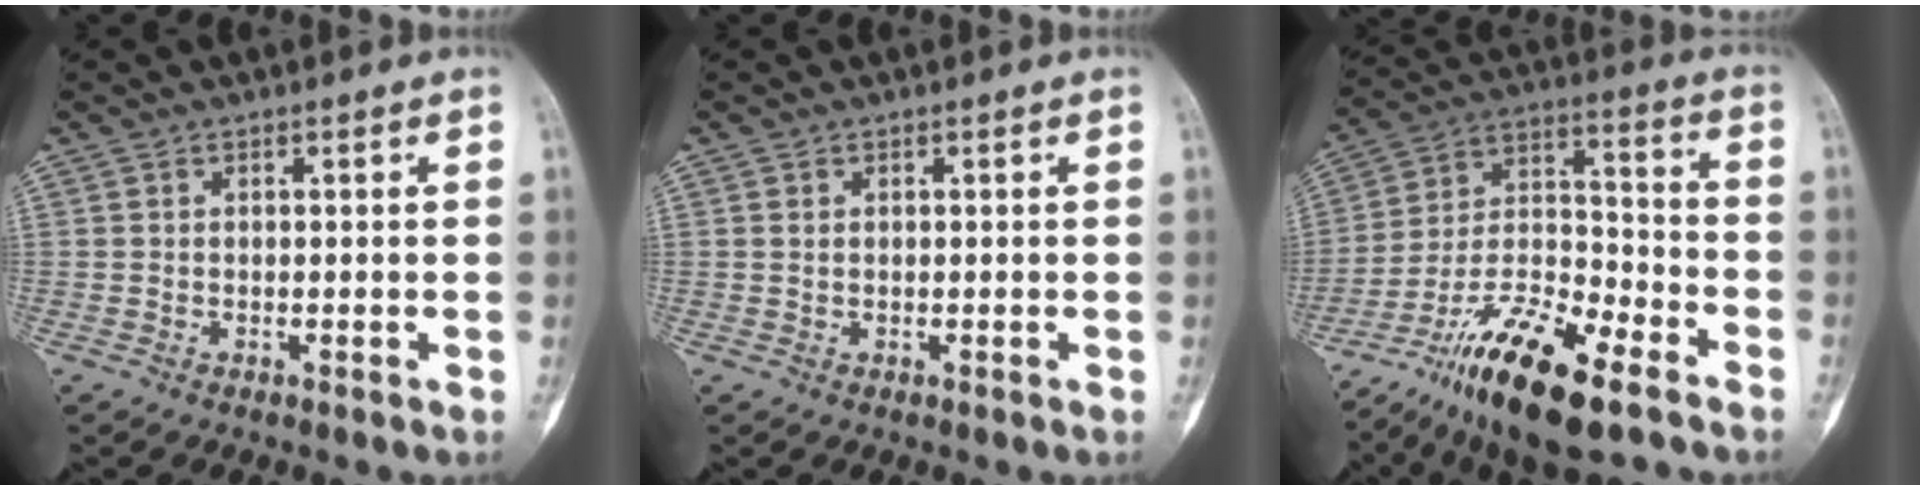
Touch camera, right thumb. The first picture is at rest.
{"total": 0.8, "force": [0.3, 0.5, 0.5], "torque": [-0.010, 0.001, 0.007]}
{"total": 19.2, "force": [-12.7, 5.7, 13.3], "torque": [-0.244, 0.072, -0.227]}